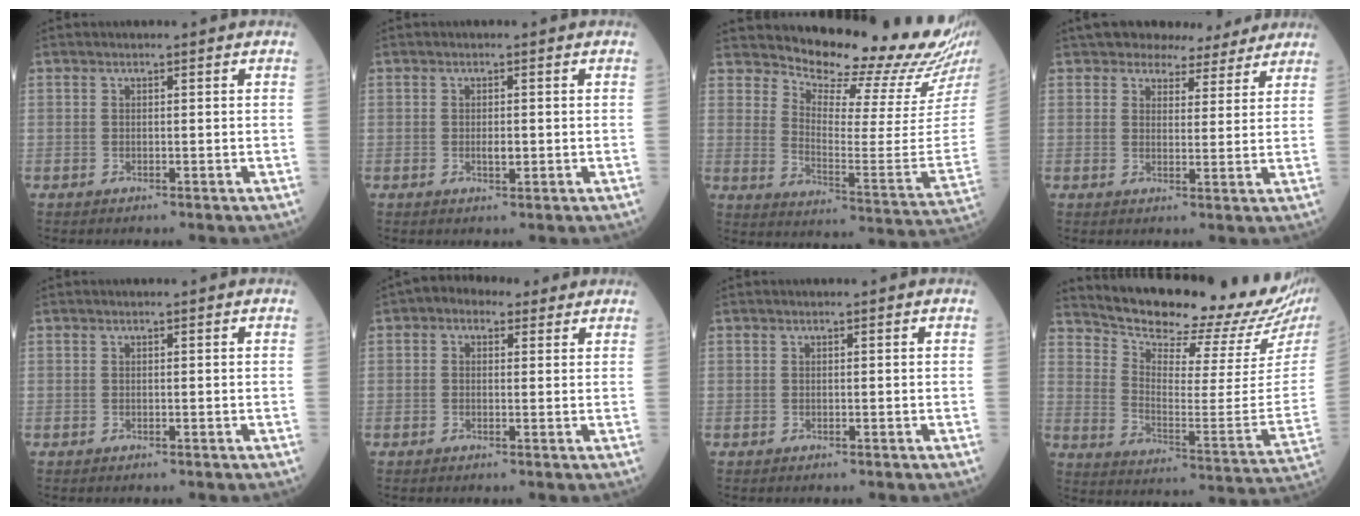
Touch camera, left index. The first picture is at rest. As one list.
[{"total": 1.6, "force": [-0.3, 0.7, 1.5], "torque": [-0.025, -0.002, -0.004]}, {"total": 19.3, "force": [18.5, 0.3, 5.7], "torque": [-0.100, -0.130, 0.230]}, {"total": 7.9, "force": [7.0, 3.3, 1.6], "torque": [-0.009, 0.010, 0.083]}, {"total": 0.0}, {"total": 4.2, "force": [2.4, 2.8, 2.1], "torque": [-0.031, 0.030, 0.033]}, {"total": 0.0}, {"total": 21.9, "force": [20.2, 1.7, 8.3], "torque": [-0.145, -0.097, 0.272]}]